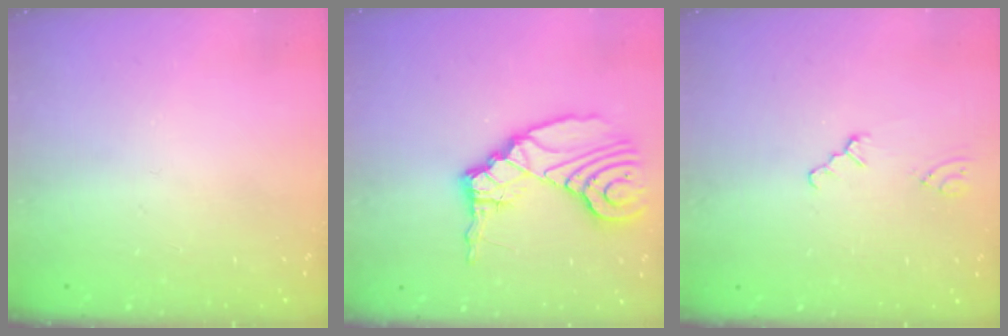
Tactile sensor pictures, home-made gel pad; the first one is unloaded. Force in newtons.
{"total": 14.8, "press": 14.7, "slide": 1.9}
{"total": 0.0}